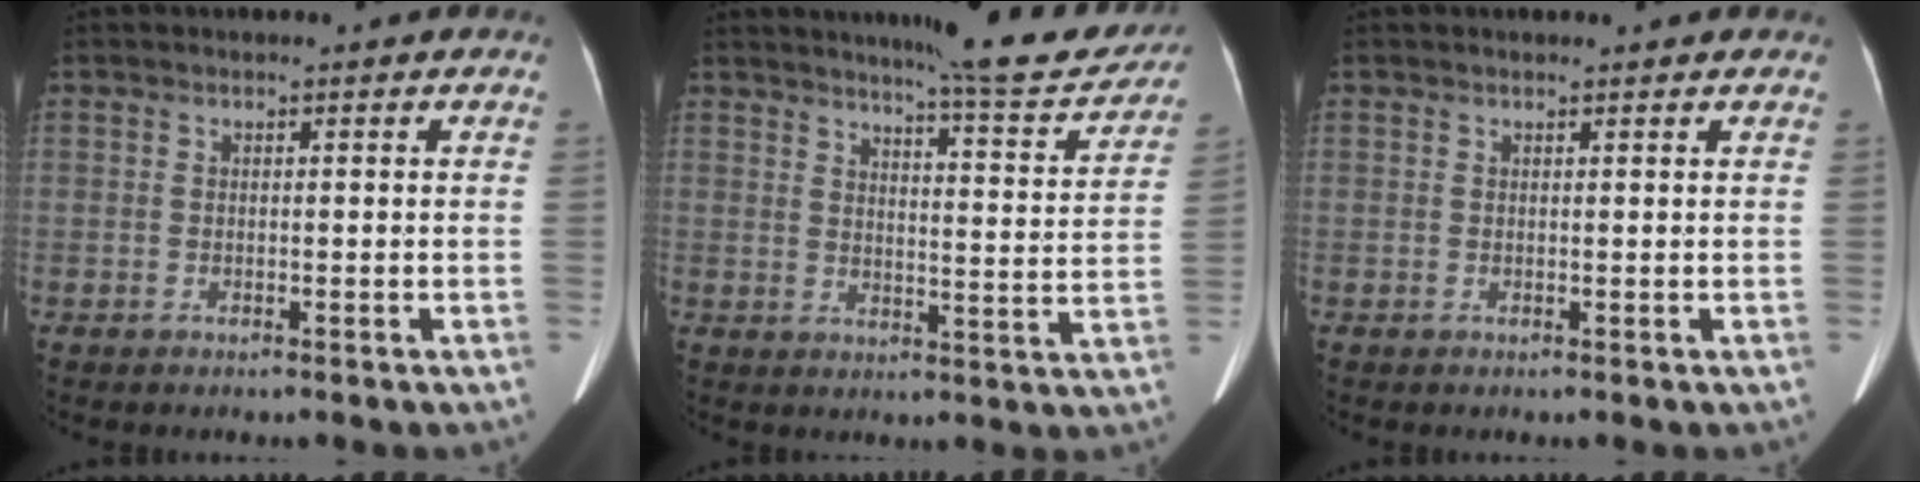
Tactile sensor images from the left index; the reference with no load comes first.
{"total": 13.5, "force": [12.4, 0.8, 5.2], "torque": [-0.061, -0.030, 0.148]}
{"total": 1.7, "force": [1.6, 0.3, 0.5], "torque": [-0.012, 0.013, 0.019]}